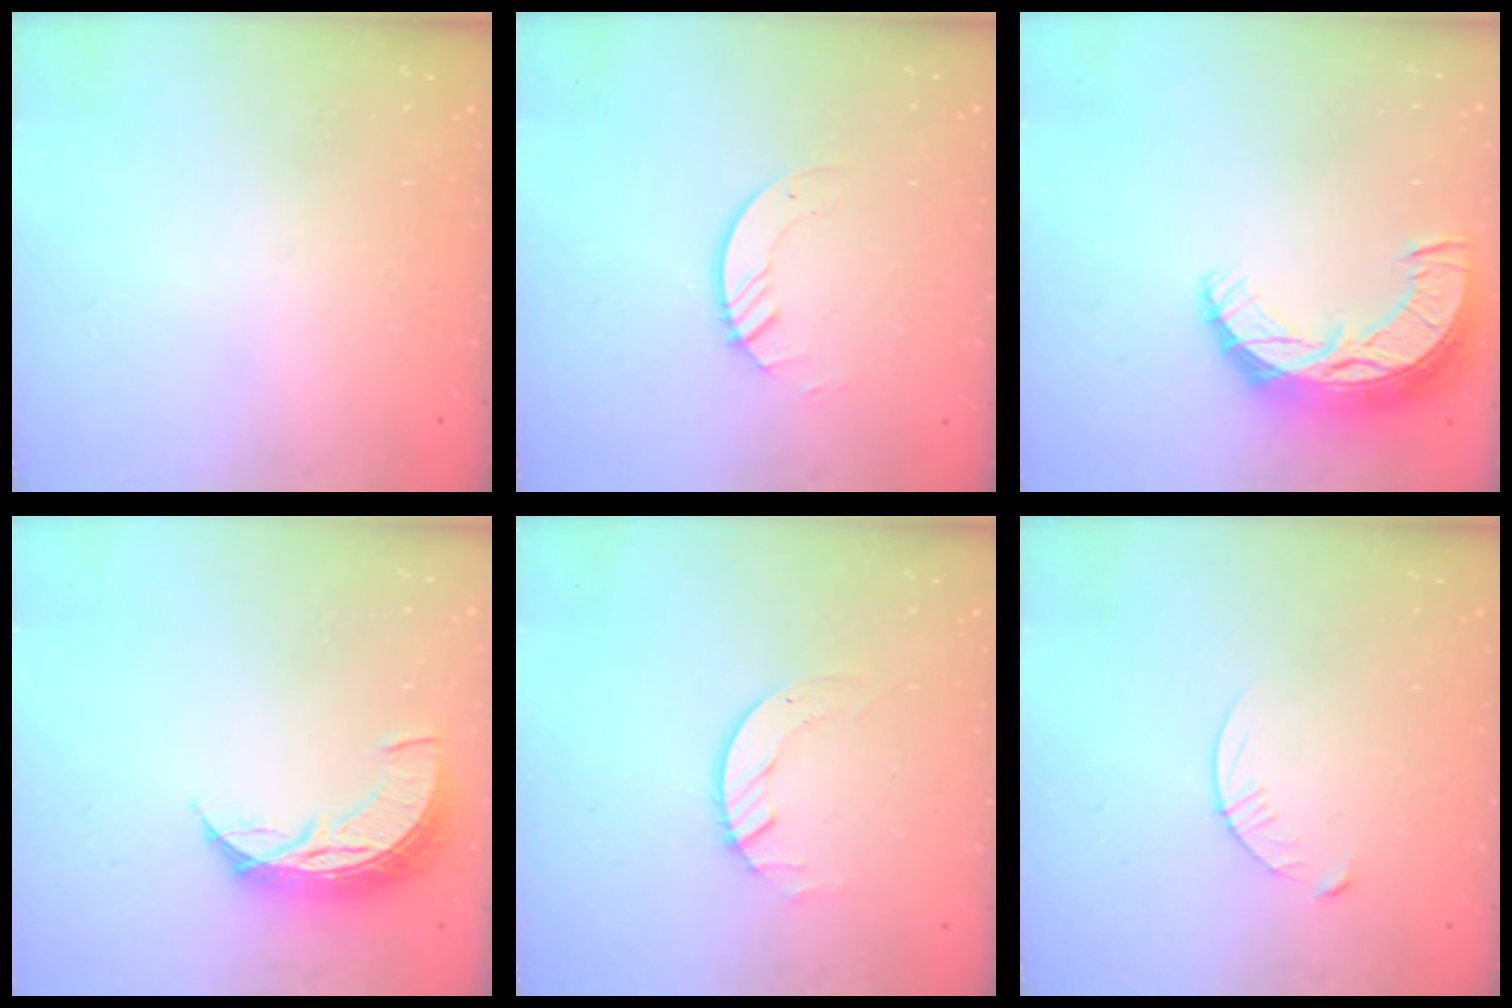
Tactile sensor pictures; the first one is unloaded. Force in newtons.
{"total": 2.6, "press": 2.6, "slide": 0.3}
{"total": 15.2, "press": 15.2, "slide": 1.0}
{"total": 8.6, "press": 8.6, "slide": 0.8}
{"total": 4.2, "press": 4.1, "slide": 0.5}
{"total": 4.6, "press": 4.6, "slide": 0.5}